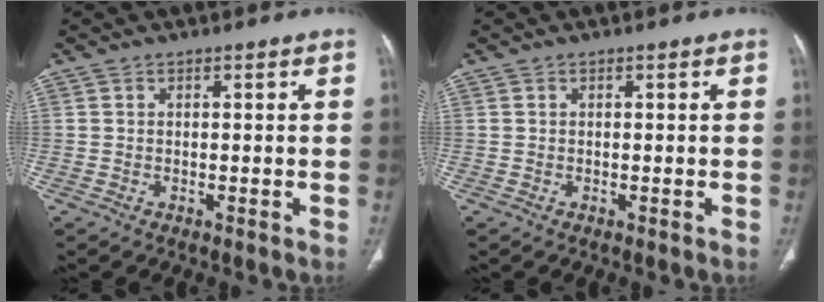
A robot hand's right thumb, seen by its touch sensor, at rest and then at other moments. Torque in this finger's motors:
{"motor_torque": [0.00, 0.00, 0.00, 0.00, 0.01]}